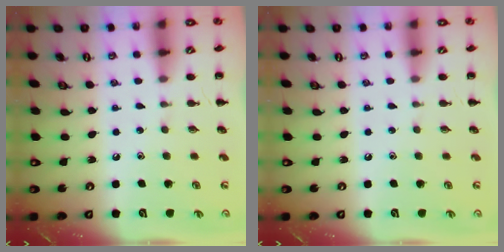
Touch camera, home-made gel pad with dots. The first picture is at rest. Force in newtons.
{"total": 0.0}